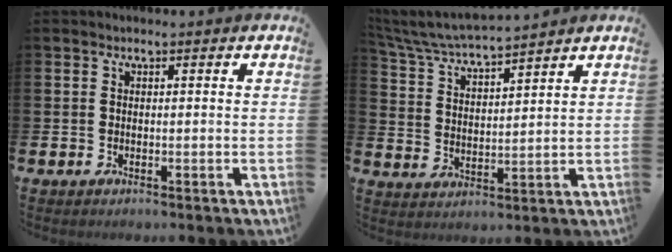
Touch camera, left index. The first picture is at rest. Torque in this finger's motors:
{"motor_torque": [0.85, -0.87, 0.17, 0.11]}